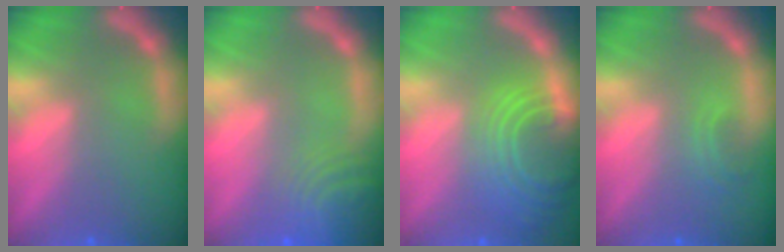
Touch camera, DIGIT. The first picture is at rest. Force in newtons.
{"total": 8.0}
{"total": 9.0}
{"total": 1.4}